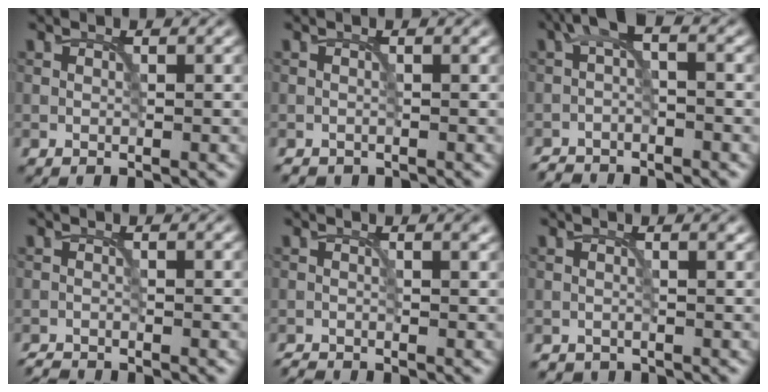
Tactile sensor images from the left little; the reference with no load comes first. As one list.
[{"total": 0.7, "force": [-0.7, 0.2, 0.0], "torque": [0.002, -0.006, -0.012]}, {"total": 3.6, "force": [-2.1, 1.3, 2.7], "torque": [-0.051, 0.003, -0.049]}, {"total": 1.5, "force": [-1.4, 0.2, 0.3], "torque": [0.000, -0.005, -0.031]}, {"total": 1.1, "force": [-0.8, 0.3, 0.7], "torque": [-0.012, -0.006, -0.019]}, {"total": 0.6, "force": [-0.5, 0.4, 0.1], "torque": [0.000, -0.006, -0.008]}]